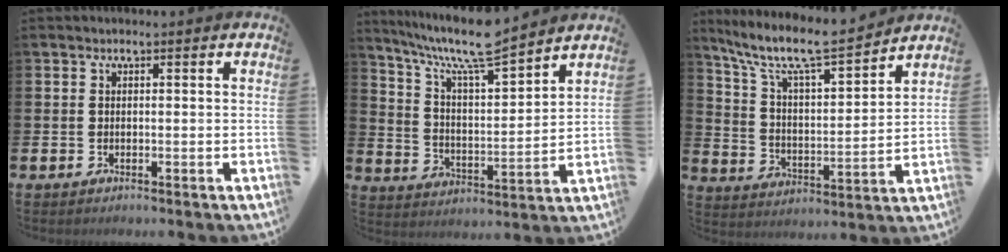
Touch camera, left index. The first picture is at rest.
{"total": 9.9, "force": [8.7, 1.4, 4.6], "torque": [-0.115, -0.052, 0.151]}
{"total": 9.5, "force": [8.4, 1.2, 4.3], "torque": [-0.111, -0.059, 0.138]}